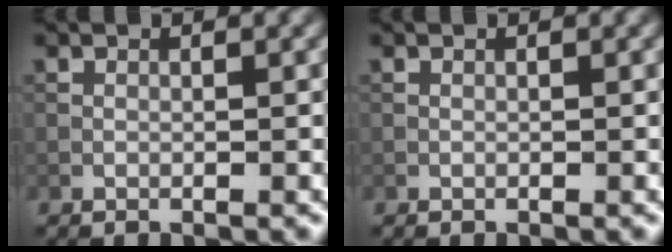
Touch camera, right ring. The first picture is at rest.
{"total": 0.0}